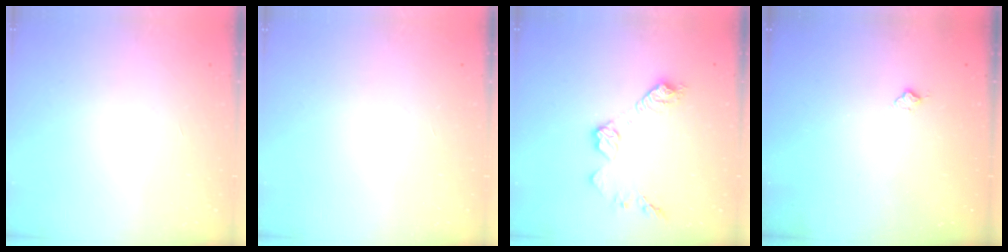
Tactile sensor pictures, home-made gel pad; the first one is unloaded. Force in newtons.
{"total": 0.0}
{"total": 10.6, "press": 10.6, "slide": 0.4}
{"total": 5.9, "press": 5.9, "slide": 0.7}